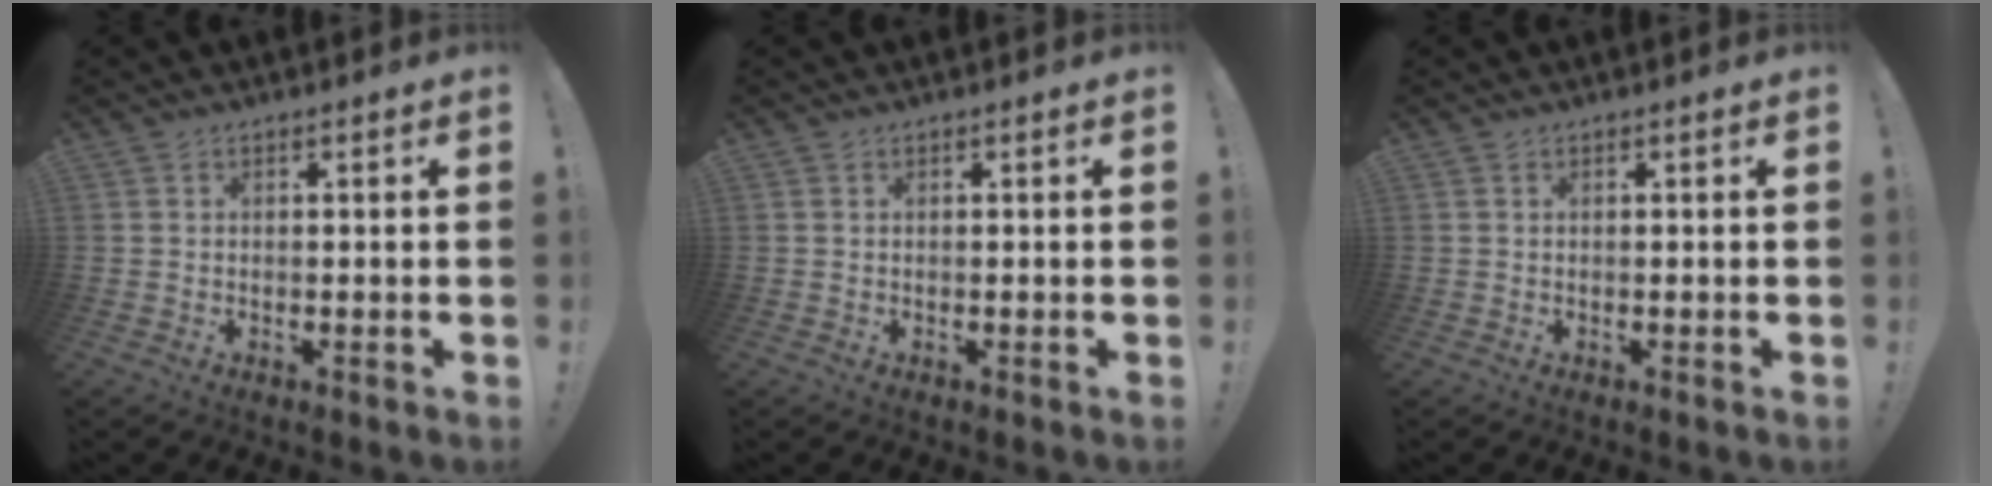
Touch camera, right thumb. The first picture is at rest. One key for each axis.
{"total": 0.0}
{"total": 0.0}